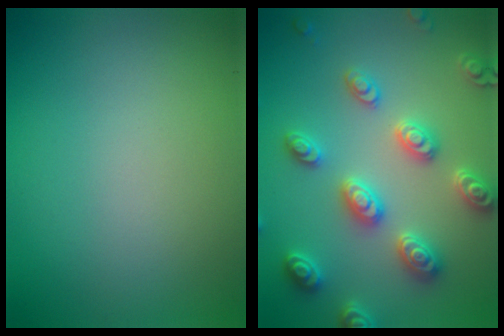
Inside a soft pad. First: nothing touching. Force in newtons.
{"total": 5.2, "press": 5.1, "slide": 1.1}